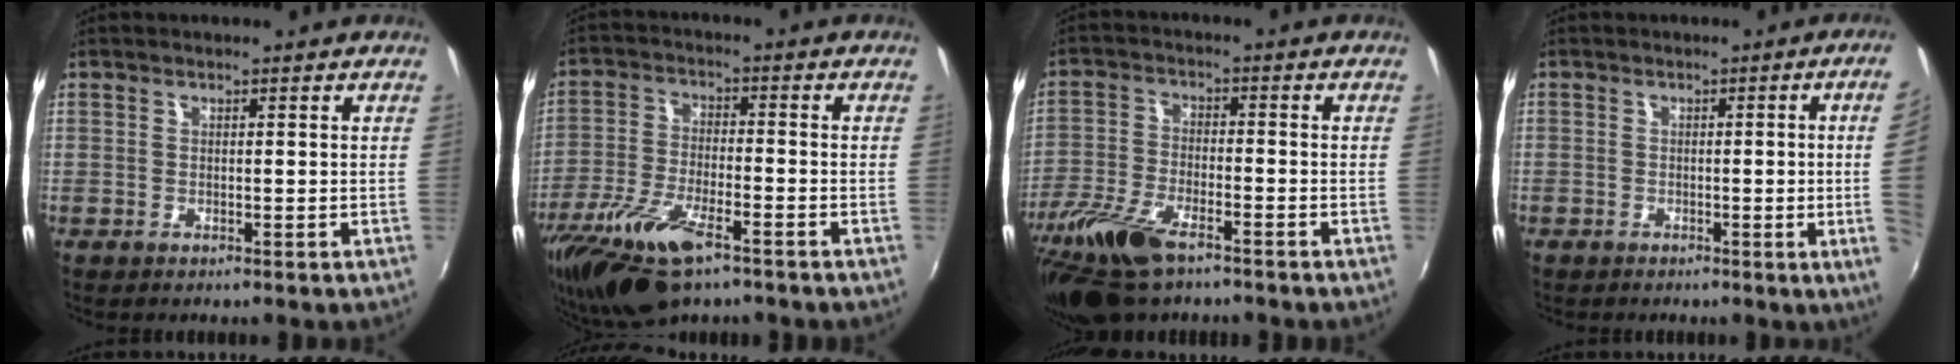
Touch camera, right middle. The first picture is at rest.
{"total": 14.1, "force": [-8.9, 4.8, 9.8], "torque": [-0.212, -0.037, -0.173]}
{"total": 13.4, "force": [-9.4, 4.6, 8.3], "torque": [-0.194, -0.033, -0.187]}
{"total": 7.0, "force": [-0.2, -1.6, 6.8], "torque": [-0.082, -0.010, 0.000]}